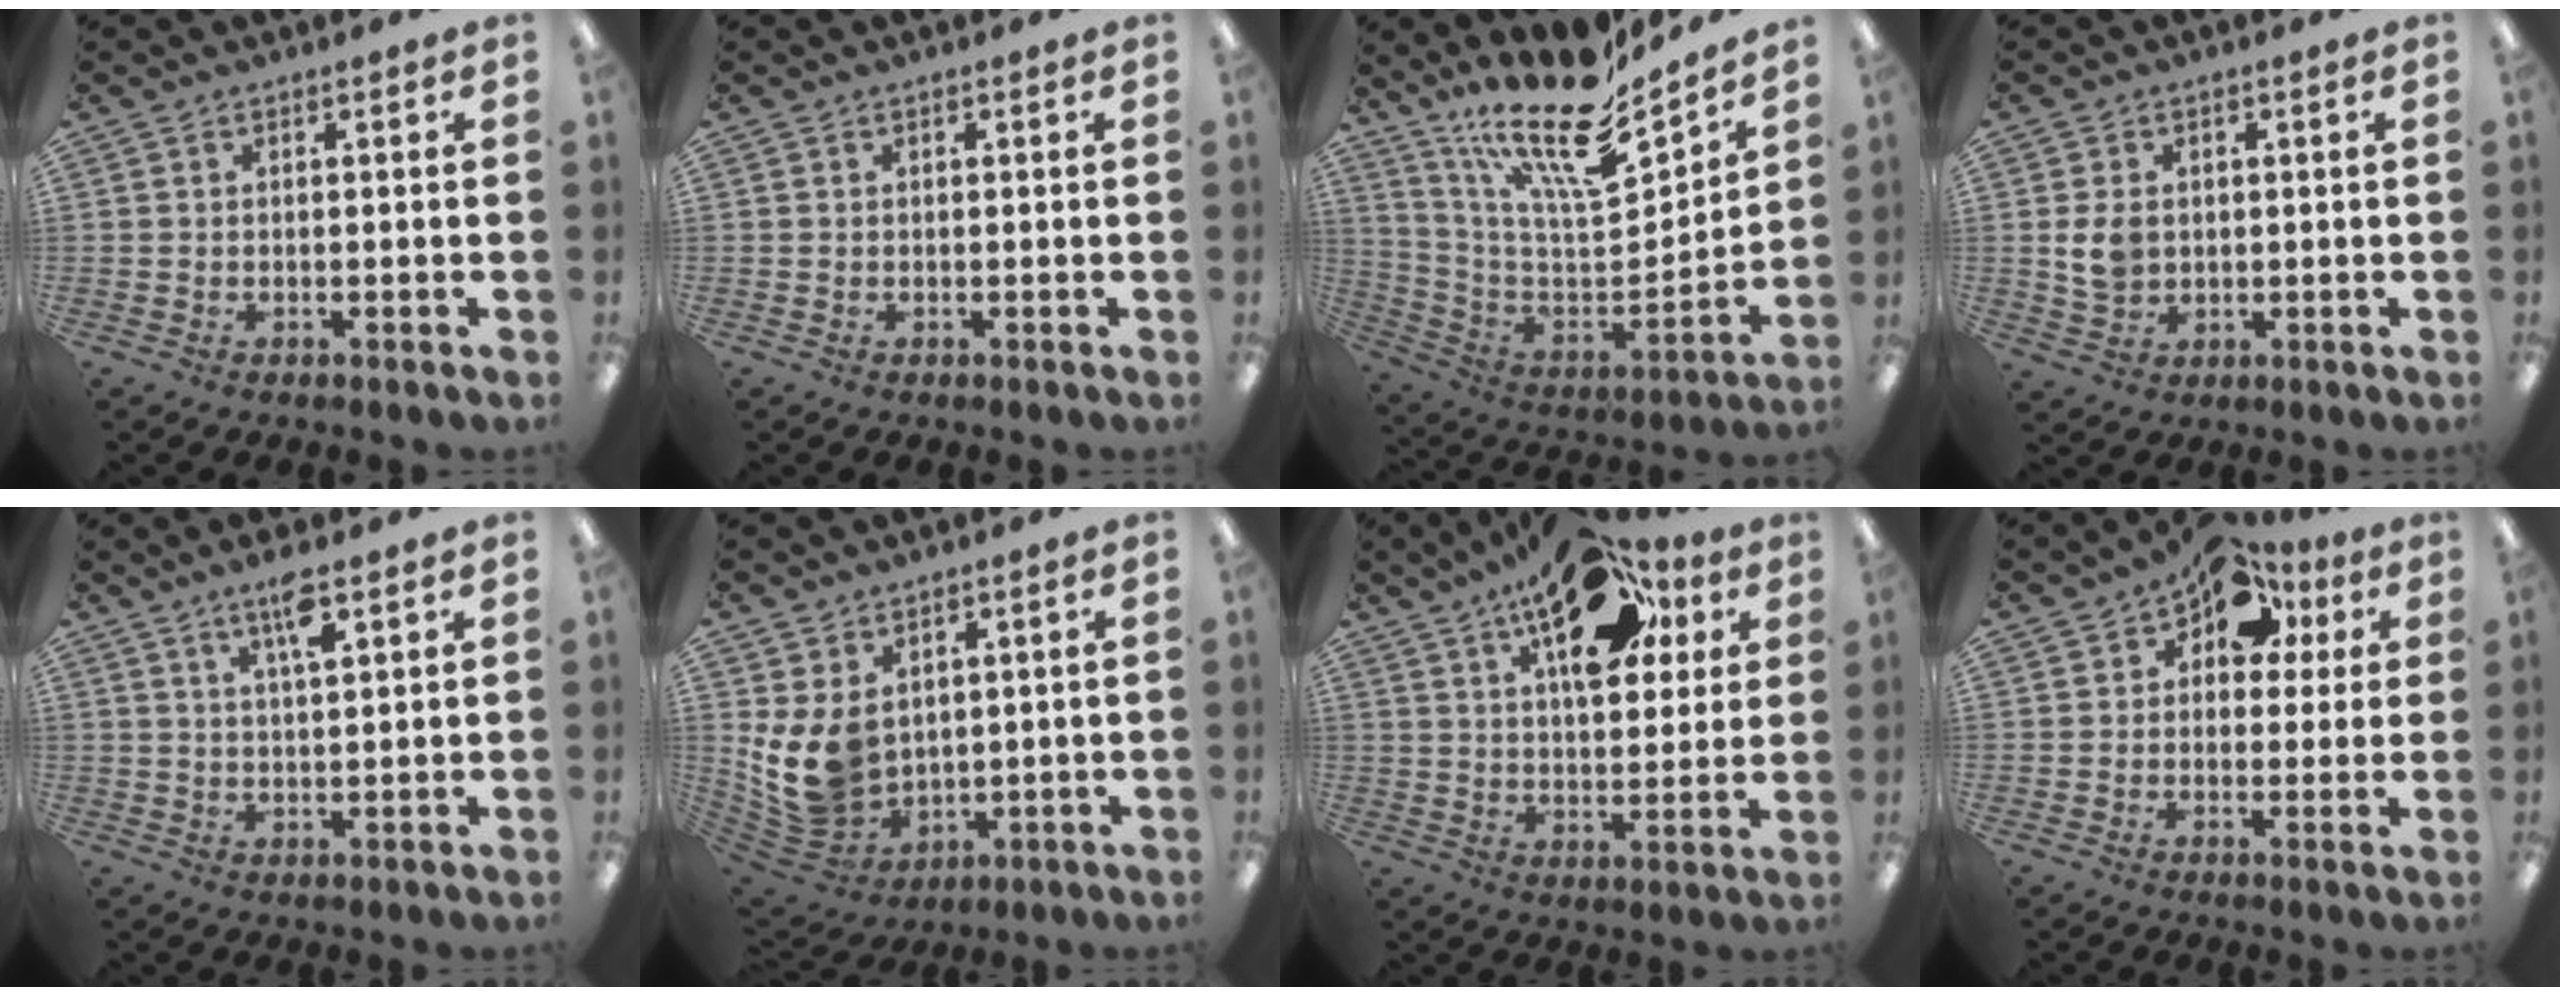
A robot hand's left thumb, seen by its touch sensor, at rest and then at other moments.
{"total": 0.0}
{"total": 21.0, "force": [16.3, 5.5, 12.1], "torque": [-0.217, -0.120, 0.278]}
{"total": 5.6, "force": [0.6, 4.3, 3.6], "torque": [-0.075, 0.000, 0.009]}
{"total": 5.7, "force": [3.9, 0.9, 4.1], "torque": [-0.075, -0.011, 0.063]}
{"total": 11.2, "force": [3.1, 8.3, 6.8], "torque": [-0.163, -0.030, 0.064]}
{"total": 21.3, "force": [11.9, 11.0, 14.0], "torque": [-0.196, -0.051, 0.196]}
{"total": 11.2, "force": [6.6, 7.2, 5.5], "torque": [-0.078, -0.033, 0.118]}